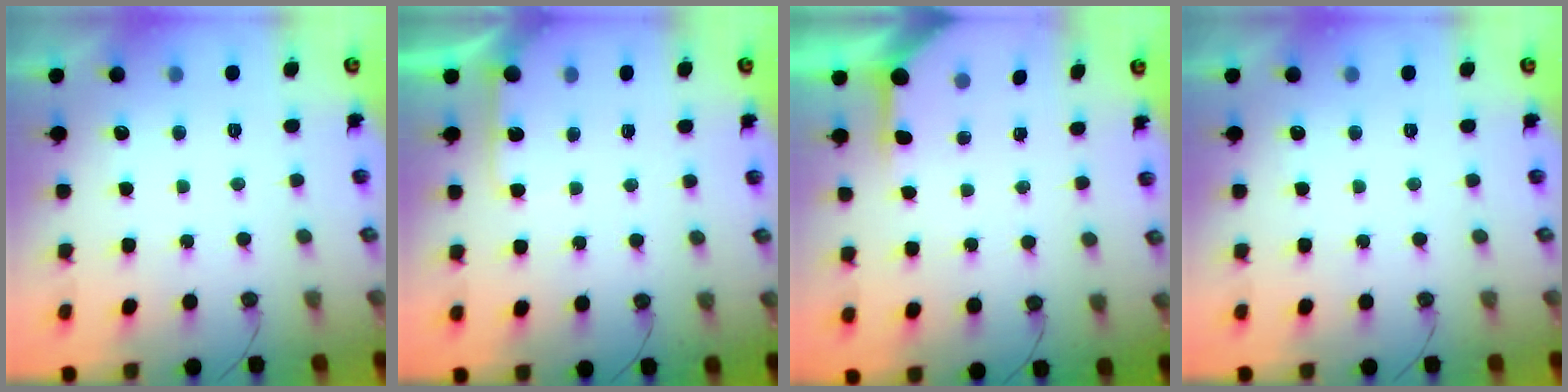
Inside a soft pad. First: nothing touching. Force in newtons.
{"total": 6.1, "press": 6.1, "slide": 0.4}
{"total": 4.2, "press": 4.1, "slide": 0.4}
{"total": 0.0}